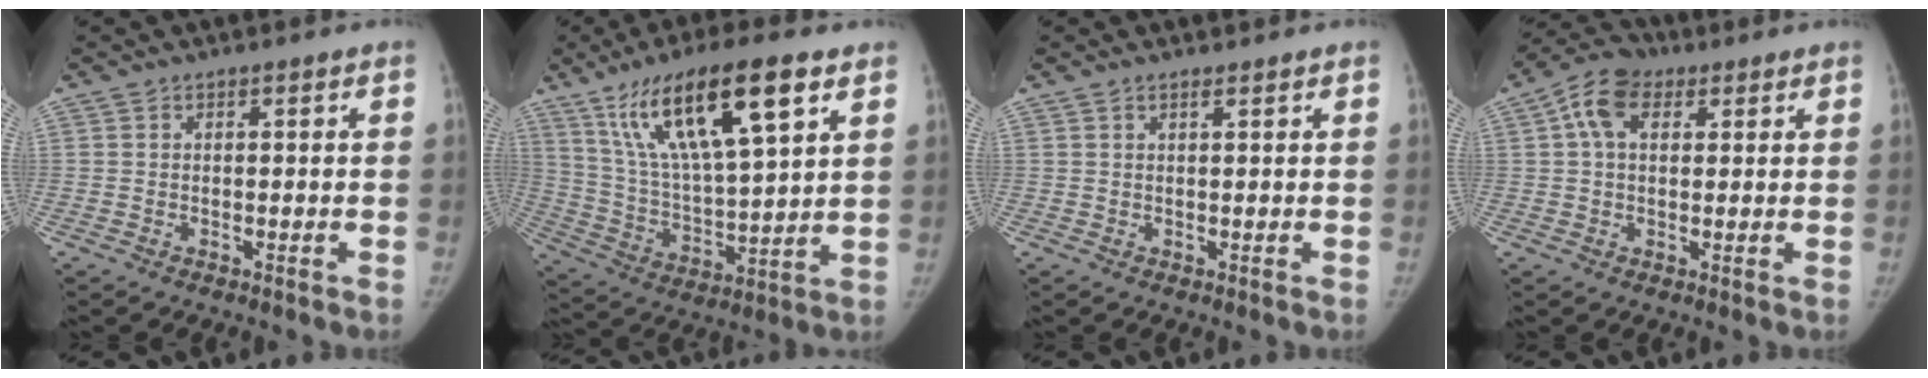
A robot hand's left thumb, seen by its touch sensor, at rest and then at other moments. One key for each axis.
{"total": 21.1, "fx": 11.1, "fy": 5.8, "fz": 17.0, "tx": -0.286, "ty": -0.025, "tz": 0.203}
{"total": 0.9, "fx": 0.7, "fy": 0.3, "fz": 0.4, "tx": -0.009, "ty": -0.002, "tz": 0.012}
{"total": 8.2, "fx": 2.8, "fy": 5.4, "fz": 5.4, "tx": -0.087, "ty": 0.017, "tz": 0.040}